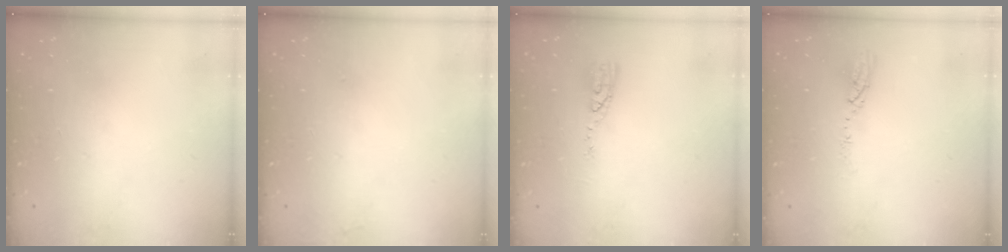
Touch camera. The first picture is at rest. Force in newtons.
{"total": 14.1, "press": 4.0, "slide": 13.5}
{"total": 7.0, "press": 6.9, "slide": 0.5}
{"total": 3.5, "press": 3.5, "slide": 0.2}